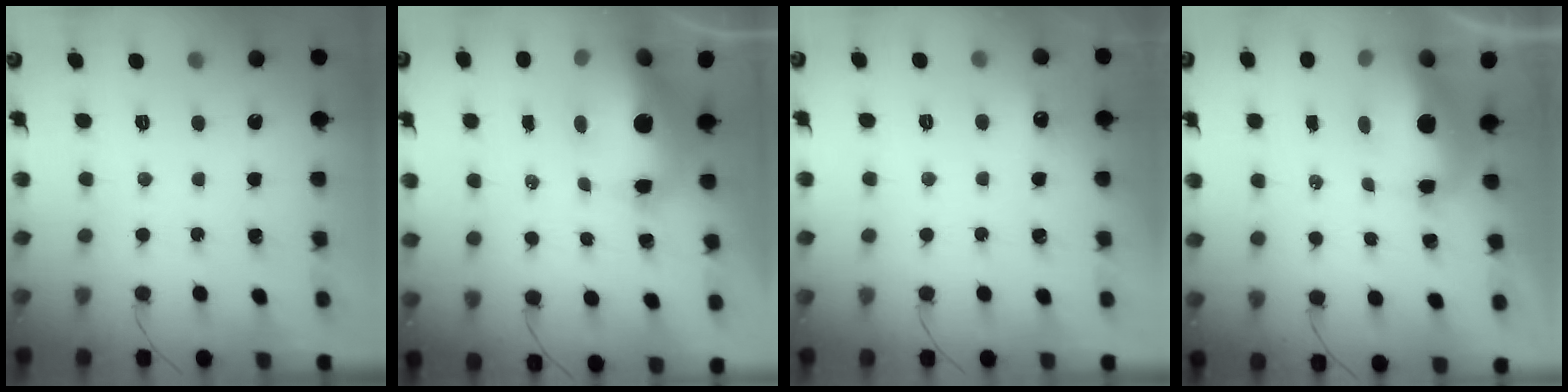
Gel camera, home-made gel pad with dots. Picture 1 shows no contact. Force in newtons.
{"total": 16.0, "press": 15.5, "slide": 3.6}
{"total": 4.4, "press": 4.1, "slide": 1.4}
{"total": 13.6, "press": 13.4, "slide": 2.8}